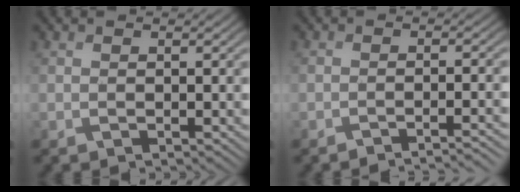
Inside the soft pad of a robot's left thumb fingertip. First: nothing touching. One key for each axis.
{"total": 2.7, "fx": -2.3, "fy": 0.3, "fz": 1.4, "tx": -0.012, "ty": 0.003, "tz": -0.042}